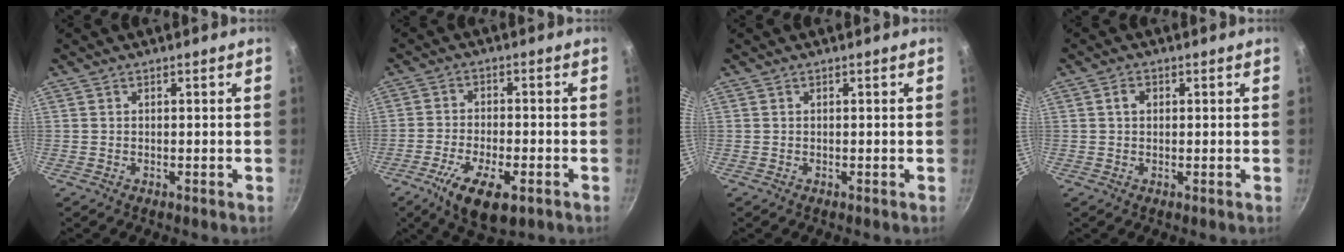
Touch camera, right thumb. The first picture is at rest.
{"total": 11.3, "force": [-5.5, 4.5, 8.8], "torque": [-0.158, 0.009, -0.093]}
{"total": 0.0}
{"total": 1.9, "force": [0.4, 1.5, 1.2], "torque": [-0.013, 0.005, 0.005]}